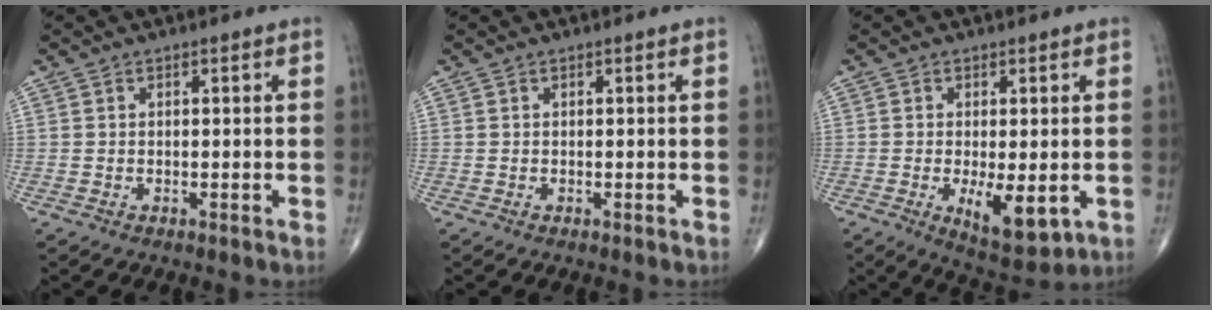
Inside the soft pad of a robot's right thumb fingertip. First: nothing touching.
{"total": 0.0}
{"total": 8.5, "force": [-1.9, 3.4, 7.6], "torque": [-0.108, -0.021, -0.022]}